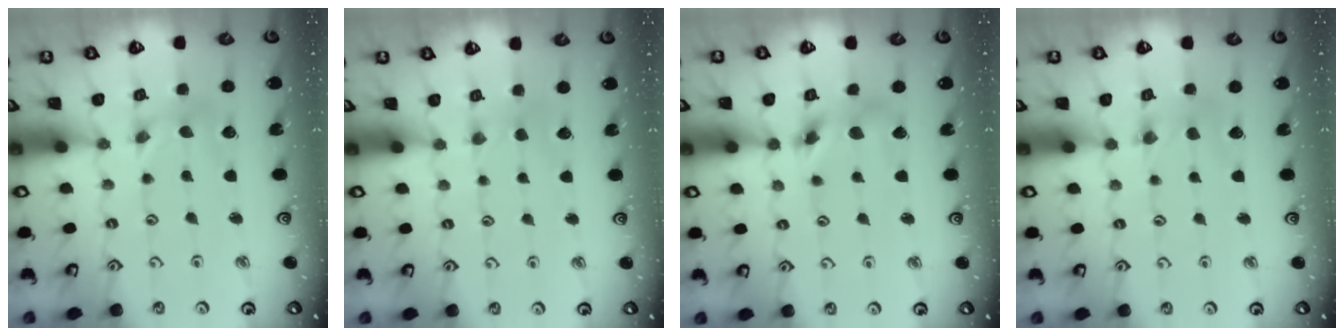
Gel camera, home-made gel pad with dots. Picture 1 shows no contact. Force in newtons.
{"total": 2.2, "press": 2.2, "slide": 0.4}
{"total": 8.3, "press": 8.3, "slide": 0.9}
{"total": 1.0, "press": 1.0, "slide": 0.3}